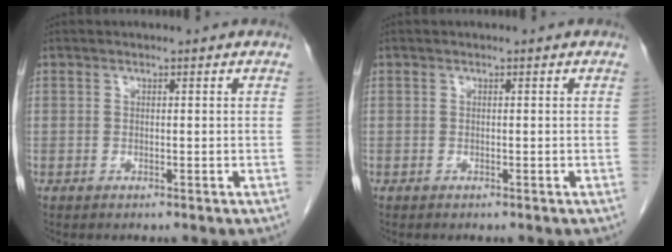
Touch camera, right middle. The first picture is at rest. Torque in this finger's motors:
{"motor_torque": [-0.03, 0.05, -0.02, -0.01]}